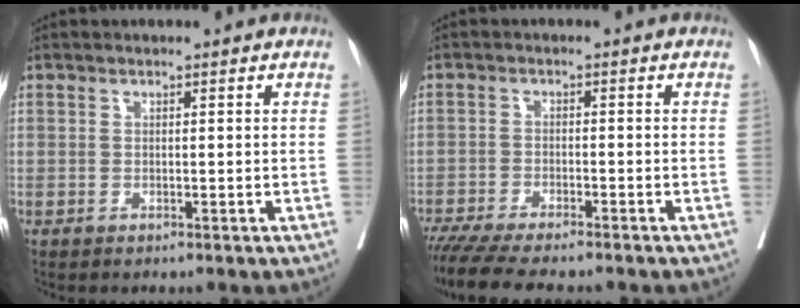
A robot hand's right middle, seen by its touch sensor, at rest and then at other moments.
{"total": 10.6, "force": [-9.1, 1.3, 5.3], "torque": [-0.074, -0.016, -0.140]}